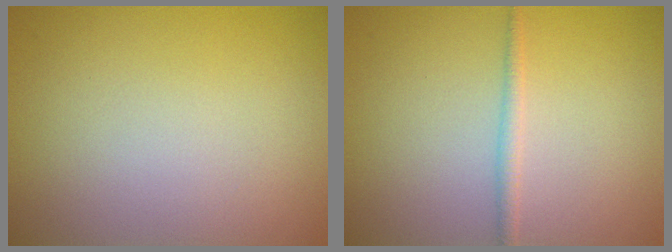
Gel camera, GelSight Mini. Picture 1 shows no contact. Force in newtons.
{"total": 1.2, "press": 1.2, "slide": 0.1}